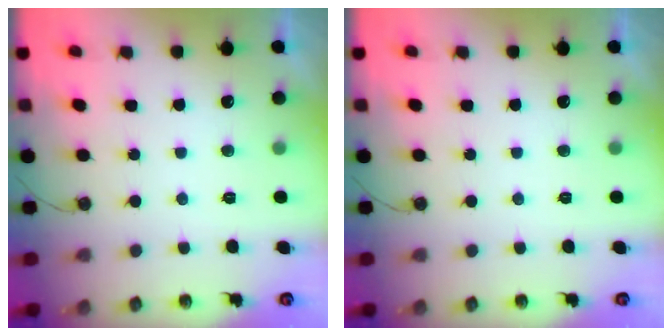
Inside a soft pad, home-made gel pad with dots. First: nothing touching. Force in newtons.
{"total": 0.0}